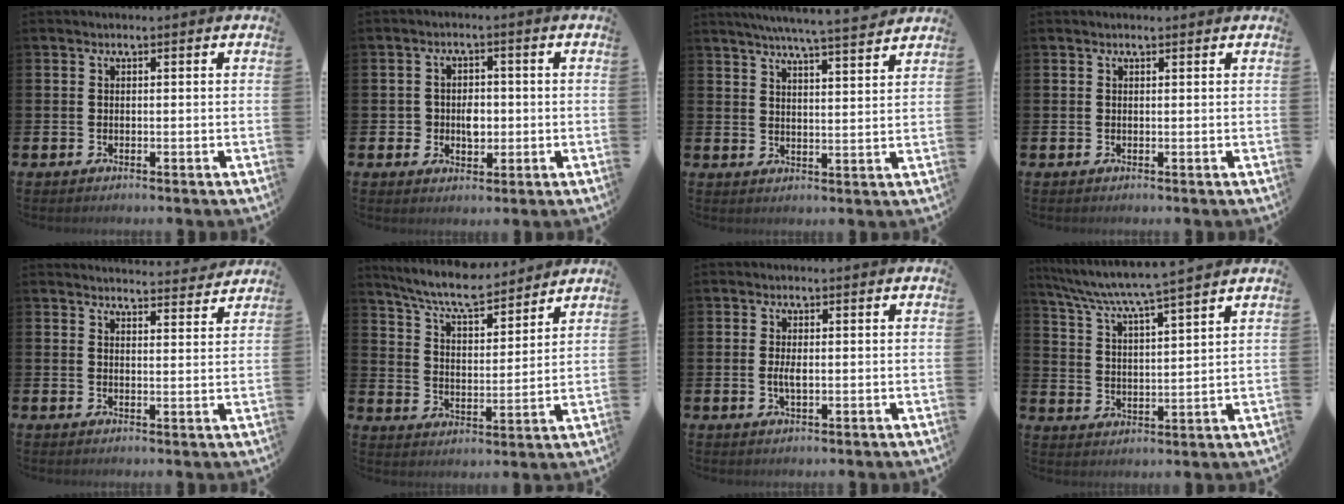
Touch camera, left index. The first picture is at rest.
{"total": 3.3, "force": [-0.4, 2.8, 1.9], "torque": [-0.021, -0.001, -0.016]}
{"total": 6.4, "force": [6.1, -0.6, 1.9], "torque": [-0.038, -0.039, 0.103]}
{"total": 0.6, "force": [0.5, 0.1, 0.2], "torque": [0.002, 0.000, 0.008]}
{"total": 3.8, "force": [3.8, 0.0, 0.1], "torque": [0.004, -0.032, 0.065]}
{"total": 8.0, "force": [7.3, 1.4, 2.9], "torque": [-0.077, -0.045, 0.127]}
{"total": 2.0, "force": [0.0, 0.7, 1.9], "torque": [-0.029, -0.001, -0.003]}
{"total": 6.5, "force": [6.2, -0.3, 2.1], "torque": [-0.065, -0.043, 0.104]}